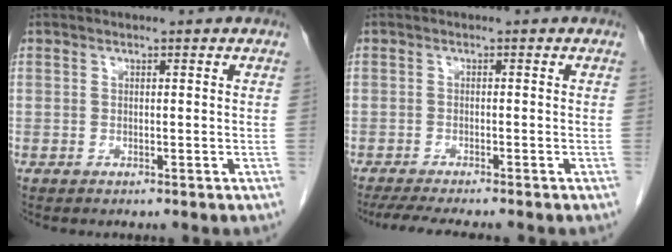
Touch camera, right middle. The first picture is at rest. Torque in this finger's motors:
{"motor_torque": [0.56, -0.39, 0.01, 0.01]}